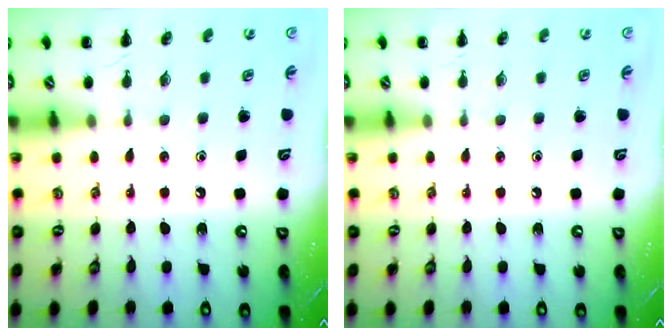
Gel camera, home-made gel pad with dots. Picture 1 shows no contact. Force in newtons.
{"total": 0.0}